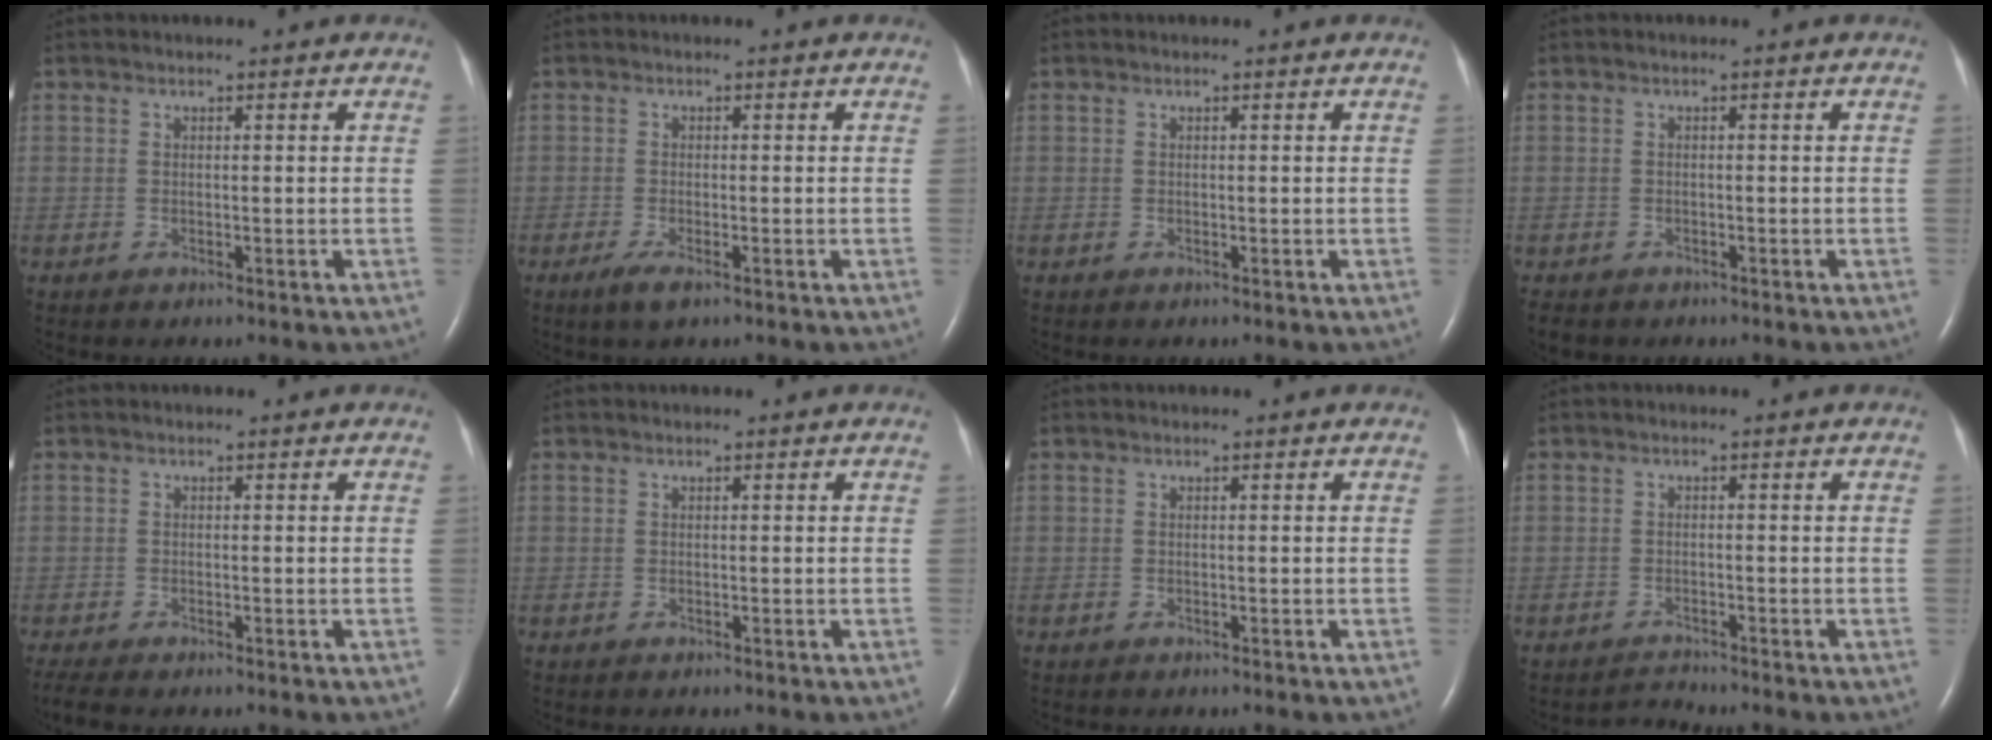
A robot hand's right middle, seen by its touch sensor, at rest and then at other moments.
{"total": 2.3, "force": [-1.4, 0.5, 1.8], "torque": [-0.045, -0.006, -0.028]}
{"total": 0.0}
{"total": 3.0, "force": [-2.4, 1.6, 0.9], "torque": [-0.016, -0.004, -0.033]}
{"total": 2.2, "force": [-1.9, 0.1, 1.1], "torque": [-0.031, -0.009, -0.036]}
{"total": 0.0}
{"total": 0.0}
{"total": 1.4, "force": [-1.2, -0.5, -0.5], "torque": [0.012, -0.014, -0.018]}